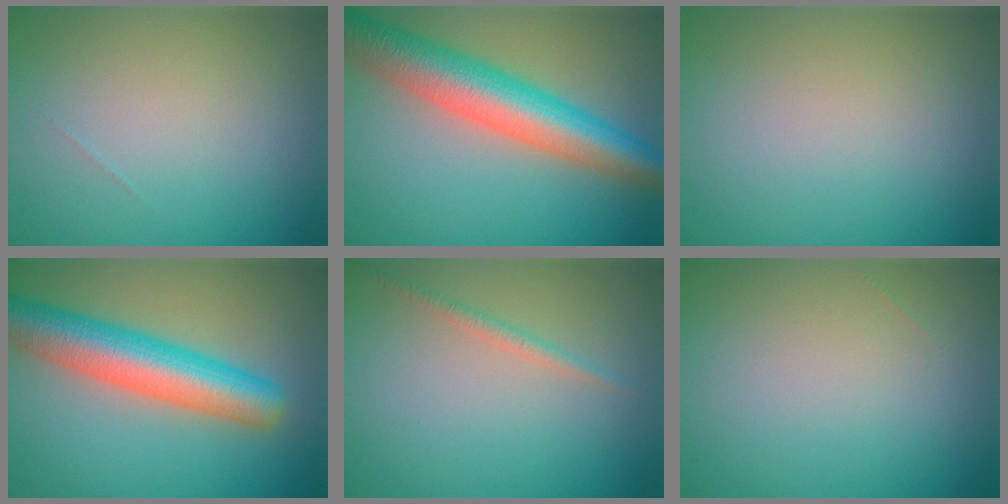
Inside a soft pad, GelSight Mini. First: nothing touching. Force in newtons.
{"total": 8.4, "press": 8.4, "slide": 0.1}
{"total": 0.0}
{"total": 8.0, "press": 8.0, "slide": 0.3}
{"total": 1.1, "press": 1.1, "slide": 0.0}
{"total": 0.0}